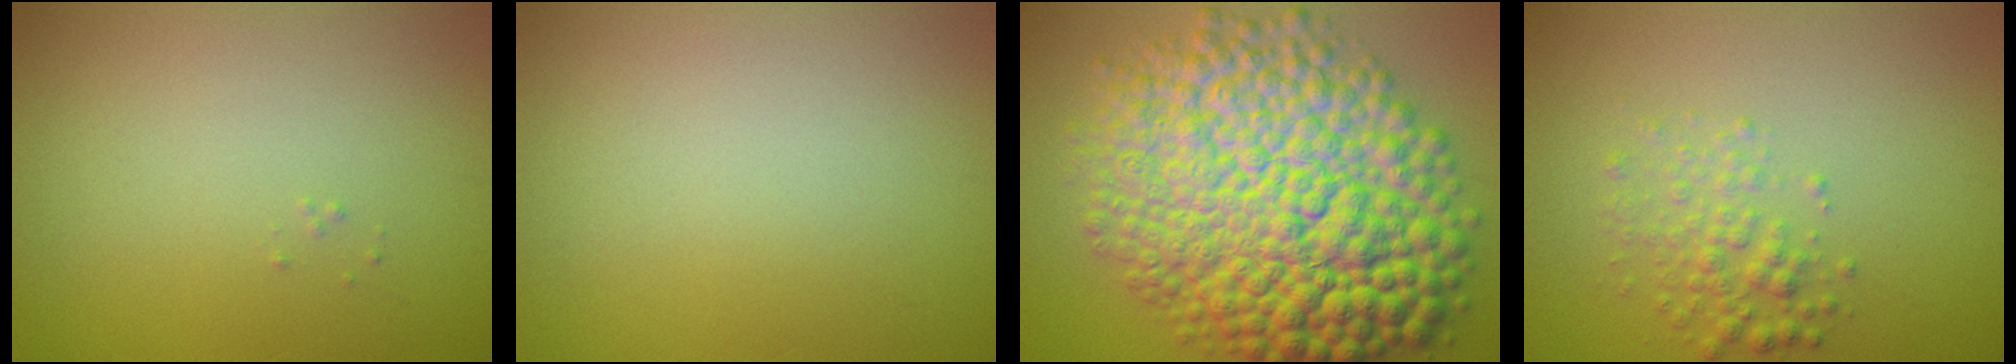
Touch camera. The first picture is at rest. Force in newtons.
{"total": 0.0}
{"total": 16.5, "press": 16.5, "slide": 0.1}
{"total": 2.4, "press": 2.4, "slide": 0.1}